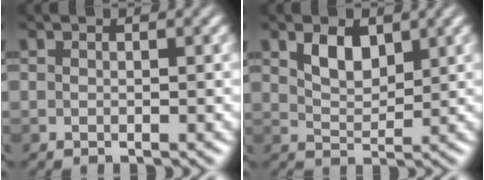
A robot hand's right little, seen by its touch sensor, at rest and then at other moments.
{"total": 2.8, "force": [1.5, 1.6, 1.8], "torque": [-0.035, 0.000, 0.031]}